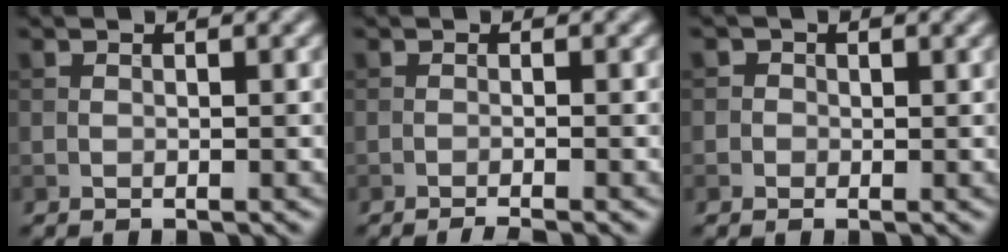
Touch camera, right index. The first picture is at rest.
{"total": 2.0, "force": [-1.2, 0.4, 1.5], "torque": [-0.014, 0.000, -0.026]}
{"total": 1.3, "force": [0.3, 1.2, 0.3], "torque": [0.010, -0.002, -0.005]}